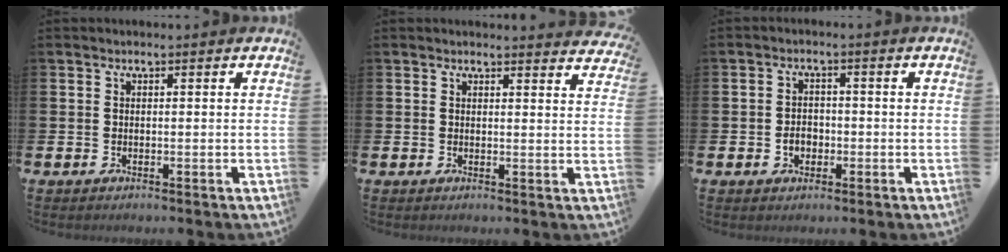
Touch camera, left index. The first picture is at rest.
{"total": 2.2, "force": [2.2, 0.1, -0.1], "torque": [0.011, -0.017, 0.036]}
{"total": 2.5, "force": [-0.8, 1.9, 1.3], "torque": [-0.015, -0.001, -0.021]}